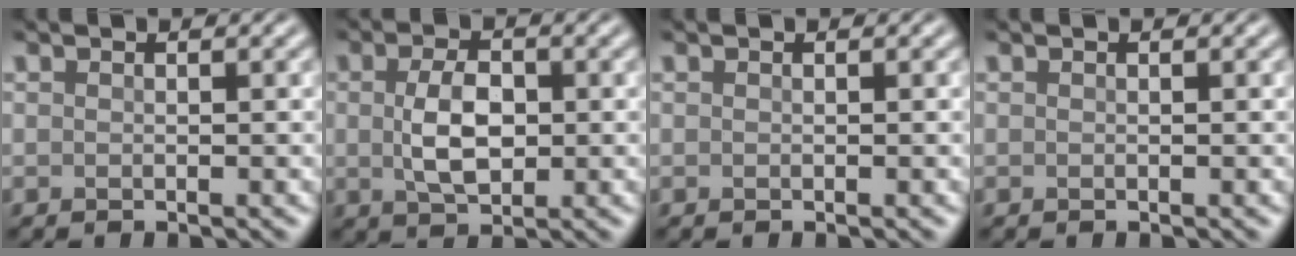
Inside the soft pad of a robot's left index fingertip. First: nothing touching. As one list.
[{"total": 4.4, "force": [0.1, 2.5, 3.6], "torque": [-0.077, 0.002, 0.004]}, {"total": 0.0}, {"total": 0.0}]